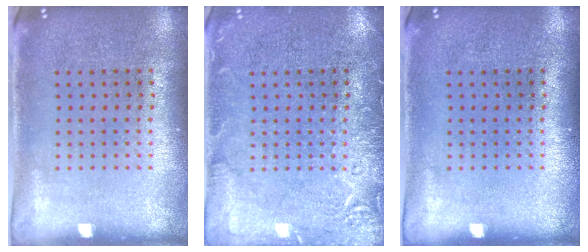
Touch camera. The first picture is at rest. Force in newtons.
{"total": 2.9, "press": 2.9, "slide": 0.4}
{"total": 0.0}